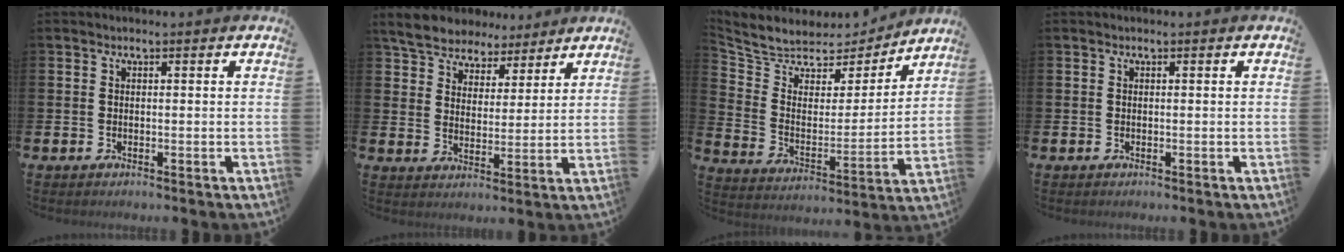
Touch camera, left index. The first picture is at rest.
{"total": 6.3, "force": [6.0, 2.0, 0.4], "torque": [-0.038, -0.034, 0.108]}
{"total": 6.7, "force": [6.1, 2.7, 0.5], "torque": [-0.061, -0.050, 0.103]}
{"total": 0.0}